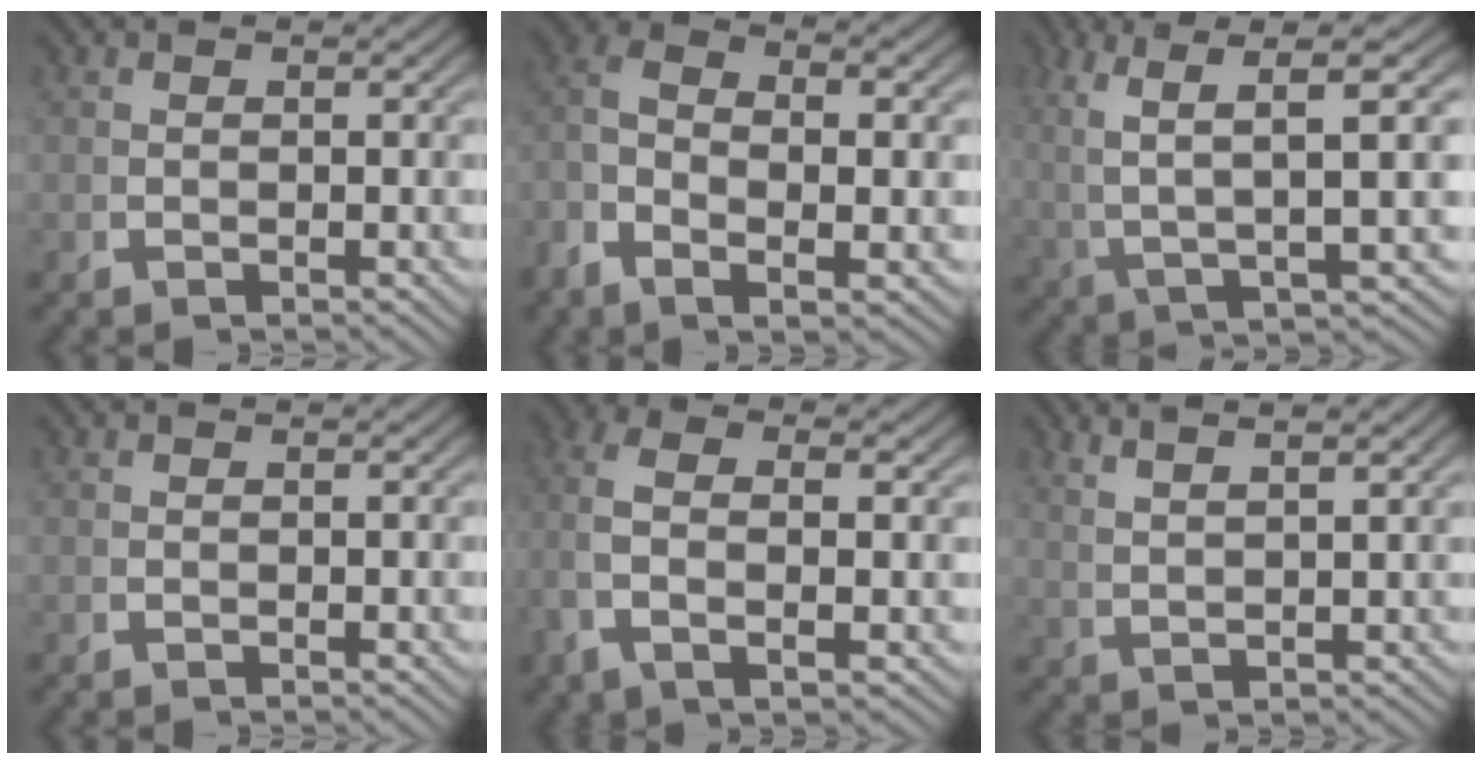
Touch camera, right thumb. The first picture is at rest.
{"total": 6.1, "force": [0.2, 3.0, 5.3], "torque": [-0.122, -0.011, 0.005]}
{"total": 9.6, "force": [2.6, 3.8, 8.4], "torque": [-0.141, 0.009, 0.043]}
{"total": 0.0}
{"total": 5.1, "force": [0.9, 1.8, 4.7], "torque": [-0.111, -0.002, 0.021]}
{"total": 4.1, "force": [3.5, 0.0, 2.3], "torque": [-0.030, 0.016, 0.067]}